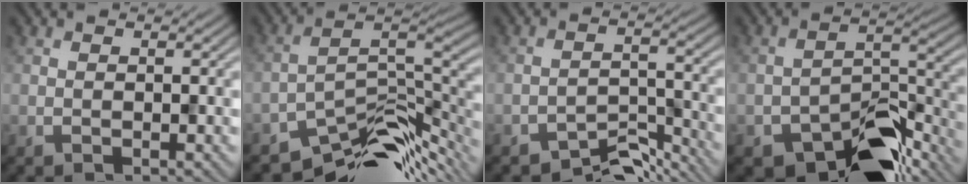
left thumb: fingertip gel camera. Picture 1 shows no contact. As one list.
[{"total": 11.6, "force": [-8.2, 4.8, 6.8], "torque": [-0.114, -0.011, -0.138]}, {"total": 5.9, "force": [-5.2, 1.8, 2.1], "torque": [-0.029, -0.001, -0.089]}, {"total": 12.5, "force": [-8.8, 5.9, 6.7], "torque": [-0.097, -0.019, -0.145]}]